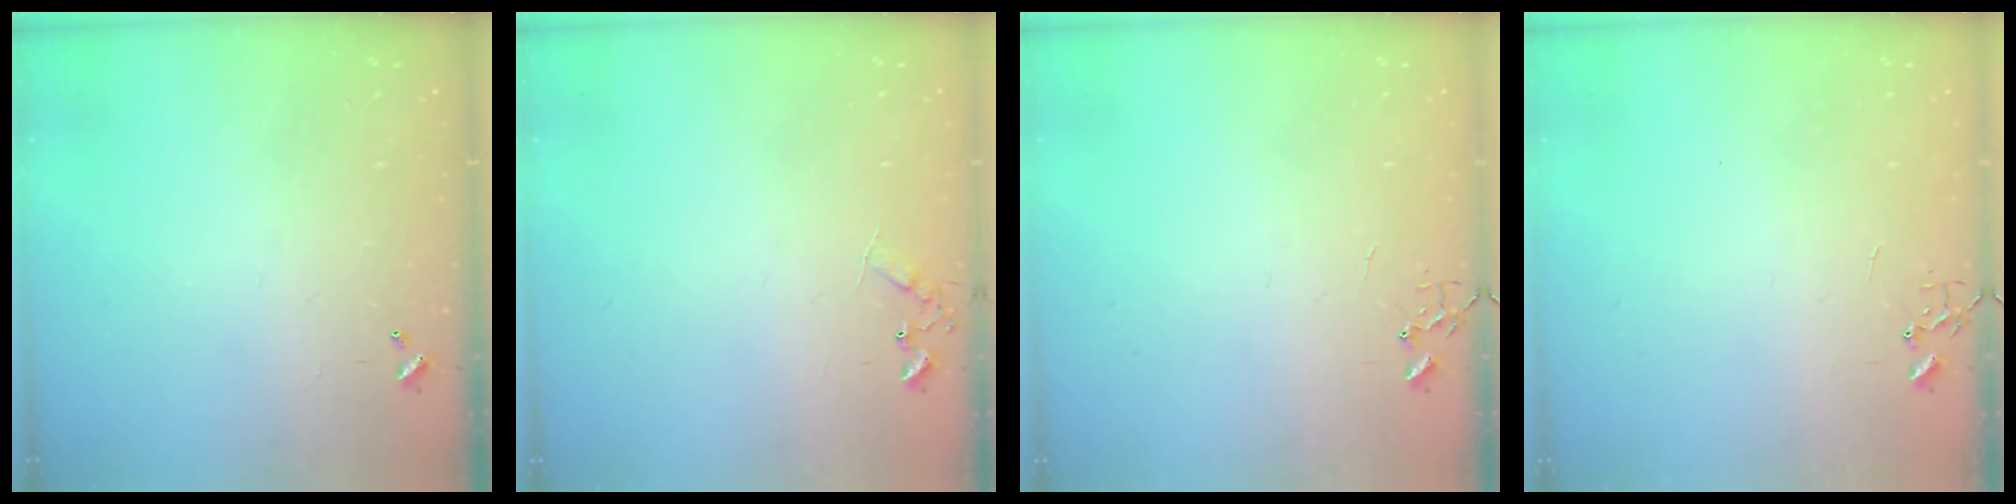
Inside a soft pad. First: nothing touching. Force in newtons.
{"total": 7.0, "press": 7.0, "slide": 0.8}
{"total": 0.0}
{"total": 0.0}